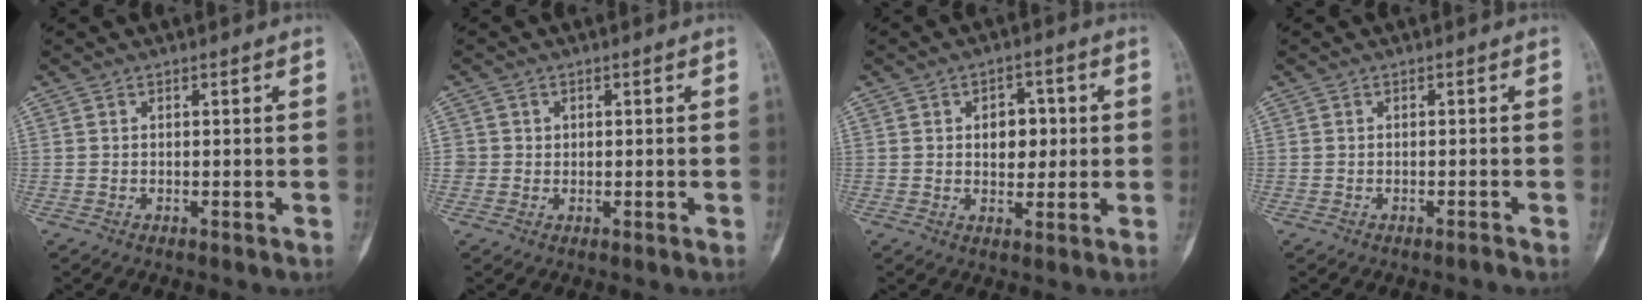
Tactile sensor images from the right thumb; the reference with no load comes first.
{"total": 1.8, "force": [0.3, 1.8, 0.1], "torque": [0.014, 0.004, 0.002]}
{"total": 6.1, "force": [0.8, 4.1, 4.3], "torque": [-0.026, -0.002, 0.011]}
{"total": 0.5, "force": [-0.5, -0.1, 0.2], "torque": [-0.005, 0.006, -0.009]}